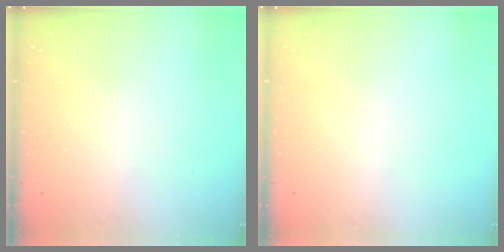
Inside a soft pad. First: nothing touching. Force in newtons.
{"total": 0.0}